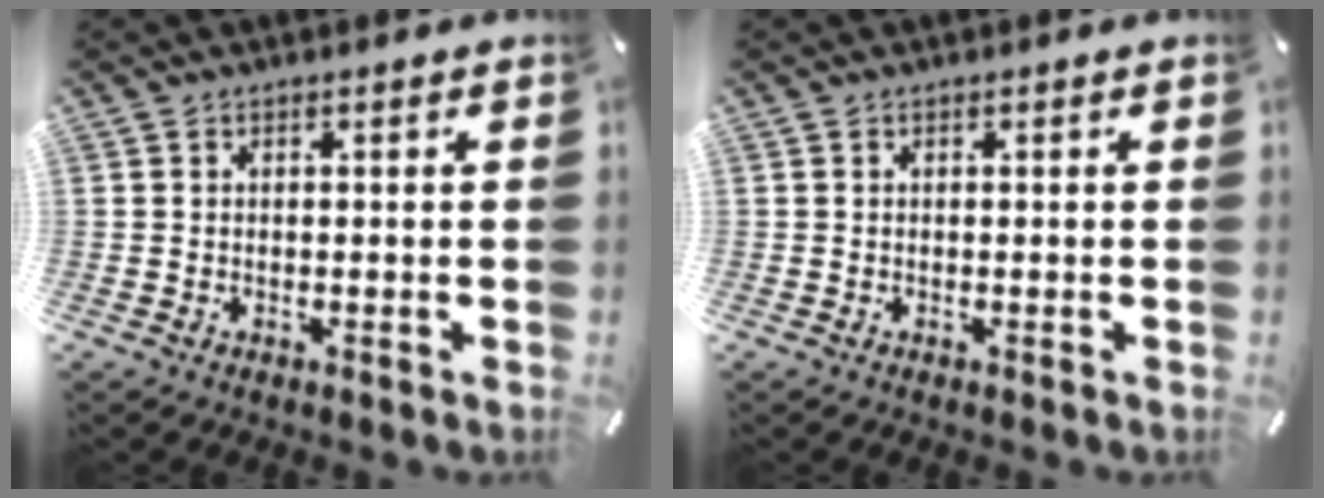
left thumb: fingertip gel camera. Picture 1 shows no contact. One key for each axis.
{"total": 0.0}